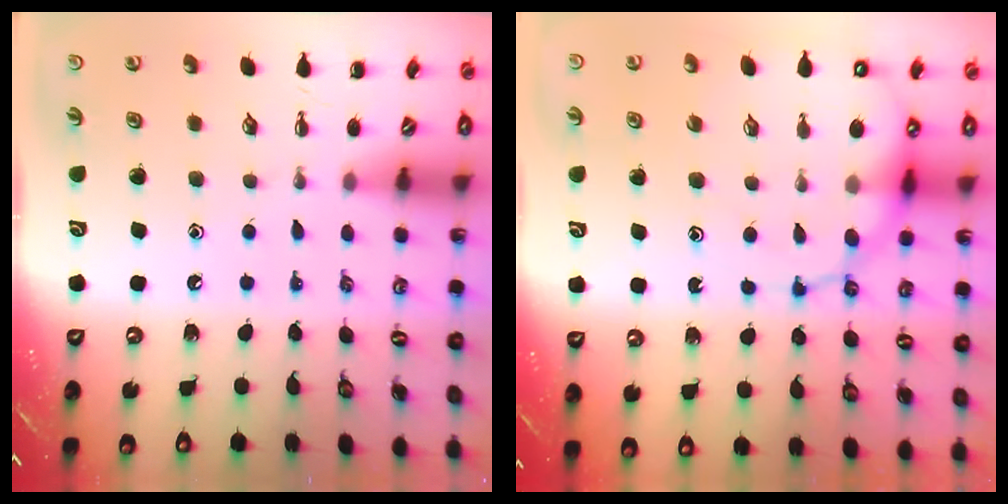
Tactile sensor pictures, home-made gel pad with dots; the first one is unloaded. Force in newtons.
{"total": 13.4, "press": 13.0, "slide": 3.1}